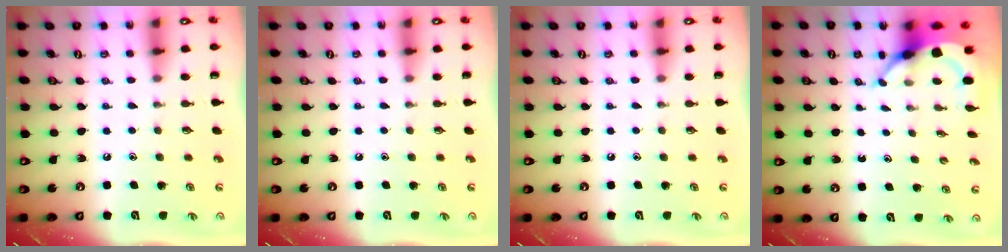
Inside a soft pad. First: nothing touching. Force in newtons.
{"total": 0.0}
{"total": 0.0}
{"total": 5.4, "press": 5.4, "slide": 0.7}